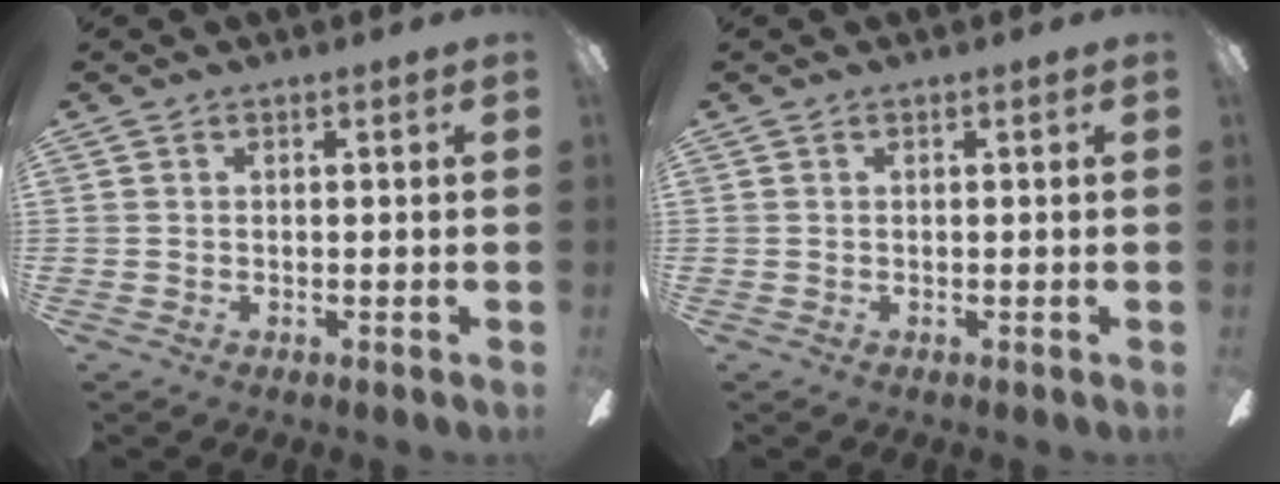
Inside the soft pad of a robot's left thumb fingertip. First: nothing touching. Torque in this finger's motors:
{"motor_torque": [0.20, -0.11, 0.00, 0.11, 0.03]}